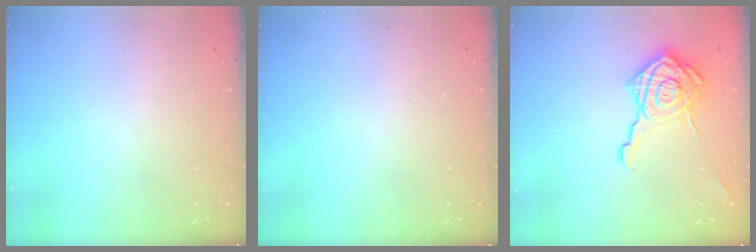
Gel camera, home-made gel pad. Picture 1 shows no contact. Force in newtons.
{"total": 0.0}
{"total": 18.0, "press": 17.9, "slide": 1.0}